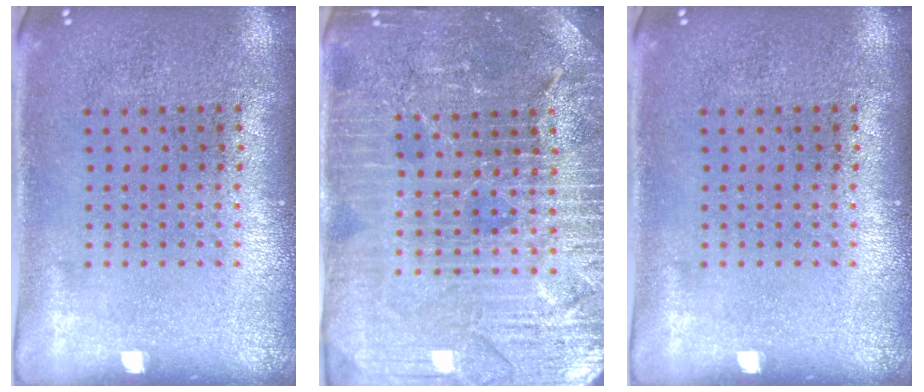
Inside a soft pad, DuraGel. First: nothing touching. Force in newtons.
{"total": 4.5, "press": 4.3, "slide": 1.5}
{"total": 0.0}